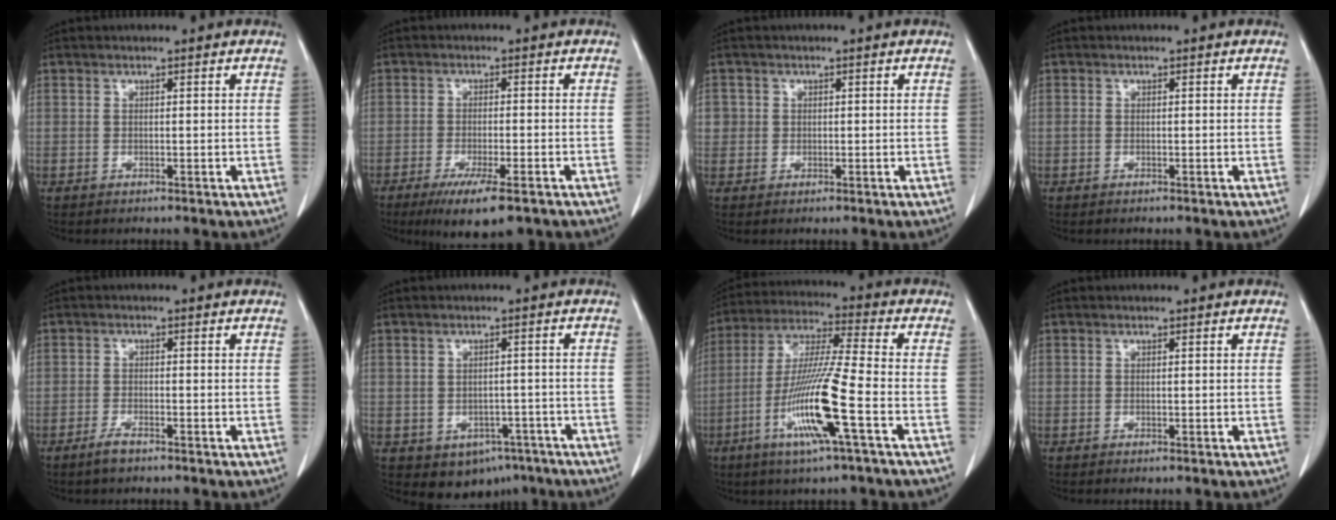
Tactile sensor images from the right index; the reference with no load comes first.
{"total": 8.7, "force": [-5.8, 1.2, 6.4], "torque": [-0.099, -0.021, -0.085]}
{"total": 2.0, "force": [0.2, 2.0, 0.1], "torque": [0.013, 0.007, 0.004]}
{"total": 0.0}
{"total": 2.2, "force": [-1.7, 0.3, 1.3], "torque": [-0.034, -0.004, -0.032]}
{"total": 6.8, "force": [-3.8, 5.1, 2.5], "torque": [-0.022, 0.011, -0.039]}
{"total": 14.0, "force": [-5.0, -0.5, 13.0], "torque": [-0.263, -0.013, -0.100]}
{"total": 0.0}